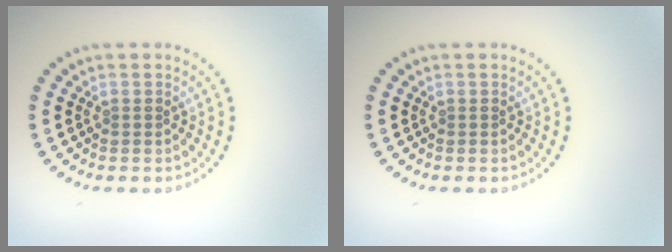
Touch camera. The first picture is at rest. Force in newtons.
{"total": 0.0}